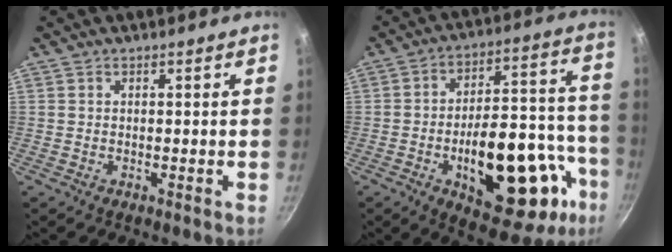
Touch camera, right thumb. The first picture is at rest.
{"total": 27.5, "force": [-9.6, 13.3, 22.0], "torque": [-0.259, 0.049, -0.118]}